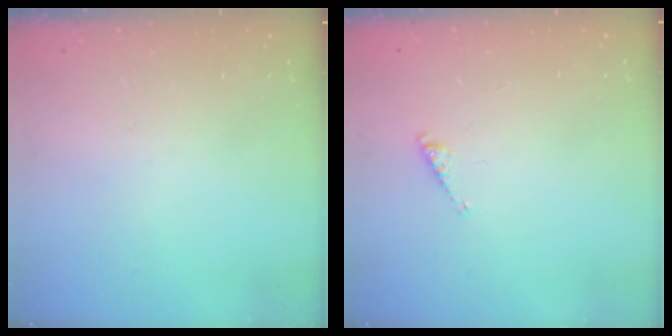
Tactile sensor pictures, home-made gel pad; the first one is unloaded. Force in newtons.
{"total": 2.9, "press": 2.9, "slide": 0.4}